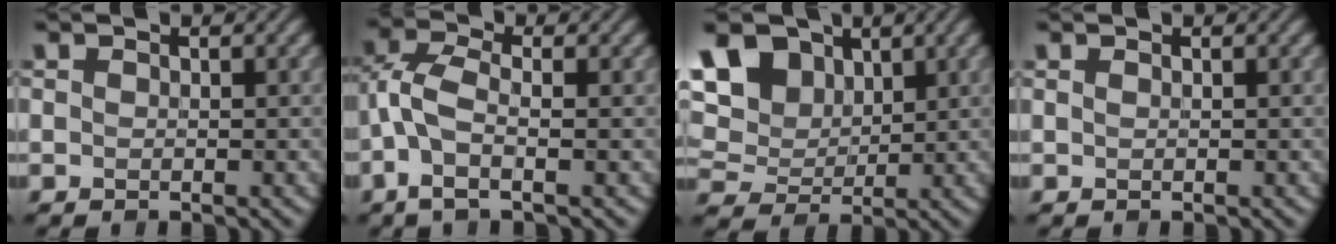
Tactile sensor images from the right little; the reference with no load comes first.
{"total": 4.1, "force": [-1.0, 1.5, 3.7], "torque": [-0.090, 0.005, -0.024]}
{"total": 8.9, "force": [4.3, 6.0, 4.9], "torque": [-0.113, 0.014, 0.067]}
{"total": 0.7, "force": [0.3, 0.4, 0.5], "torque": [0.004, -0.003, -0.001]}